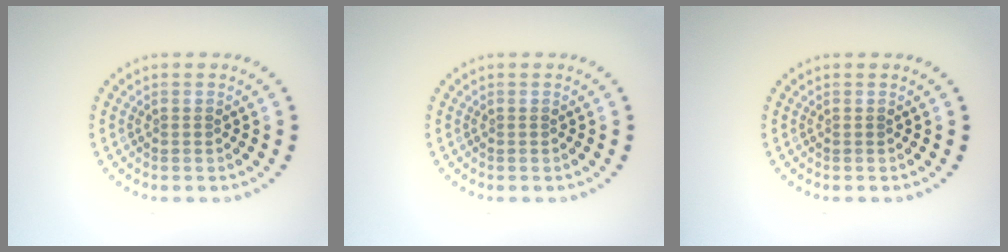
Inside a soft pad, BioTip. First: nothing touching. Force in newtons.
{"total": 0.0}
{"total": 0.0}